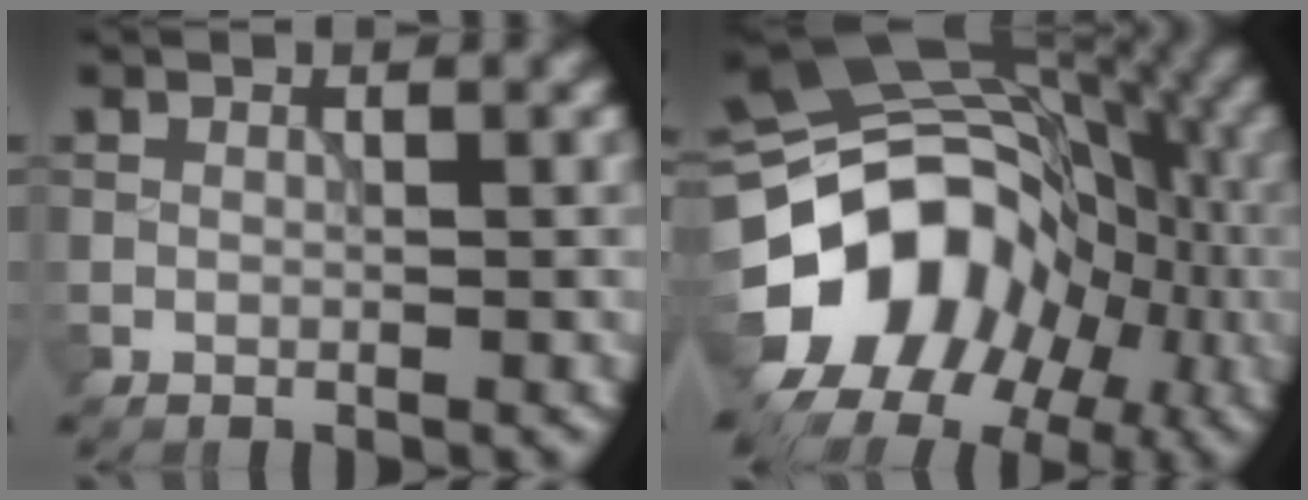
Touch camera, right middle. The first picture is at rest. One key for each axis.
{"total": 16.2, "fx": -3.8, "fy": 12.4, "fz": 9.7, "tx": -0.177, "ty": 0.001, "tz": -0.072}